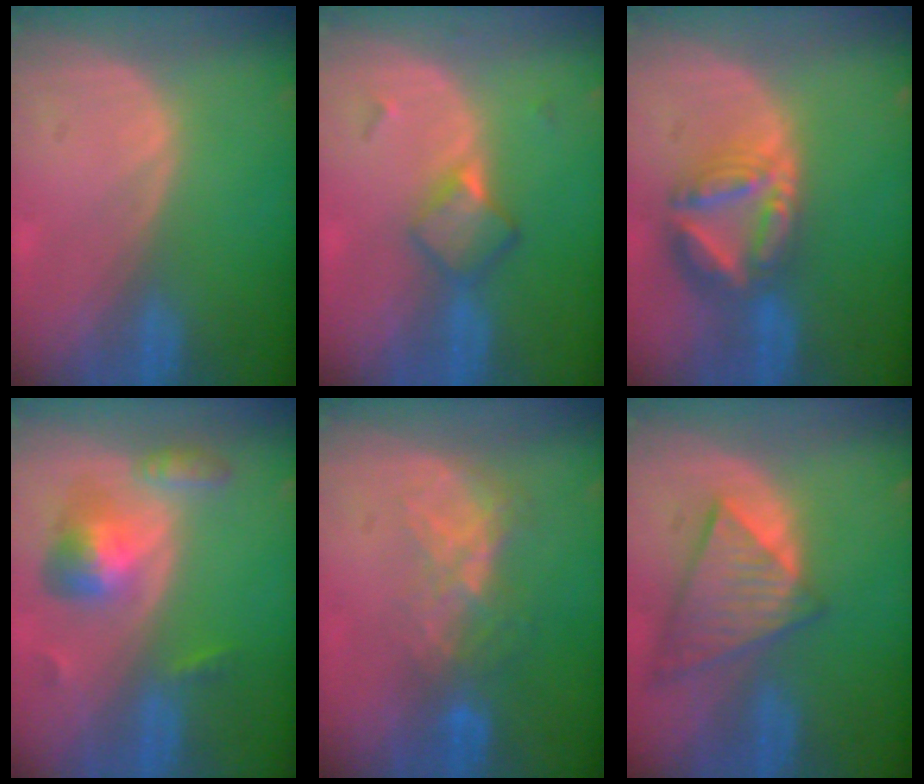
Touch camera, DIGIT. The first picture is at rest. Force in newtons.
{"total": 4.8, "press": 4.2, "slide": 2.2}
{"total": 8.4, "press": 7.3, "slide": 4.1}
{"total": 6.5, "press": 6.0, "slide": 2.5}
{"total": 6.4, "press": 5.6, "slide": 3.1}
{"total": 8.8, "press": 7.6, "slide": 4.3}